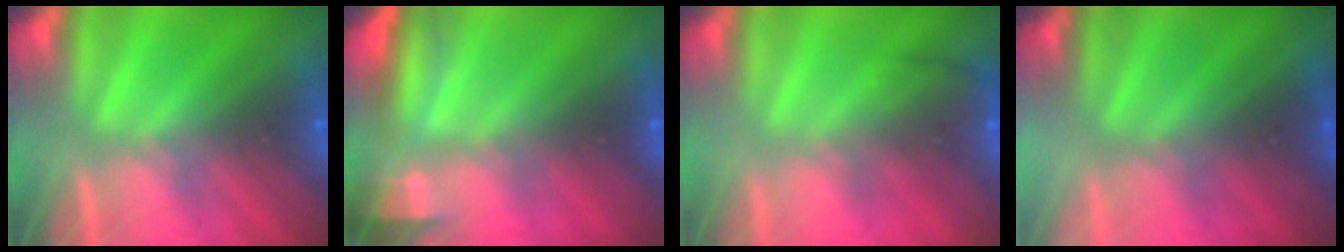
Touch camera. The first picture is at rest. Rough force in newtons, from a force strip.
{"total": 7.4}
{"total": 2.4}
{"total": 2.6}